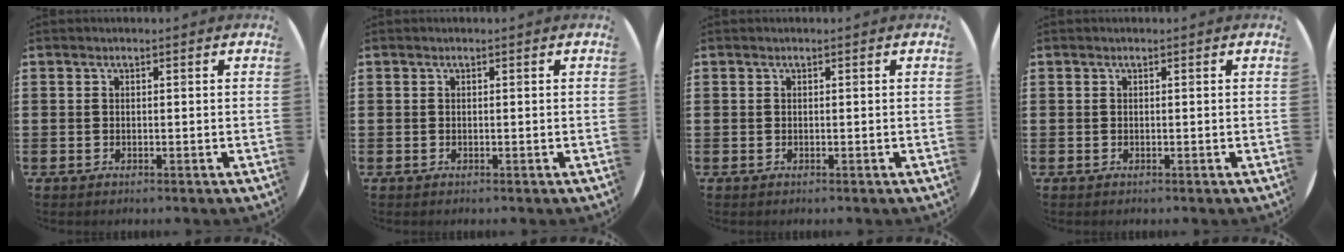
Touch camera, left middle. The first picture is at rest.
{"total": 0.0}
{"total": 0.0}
{"total": 0.0}